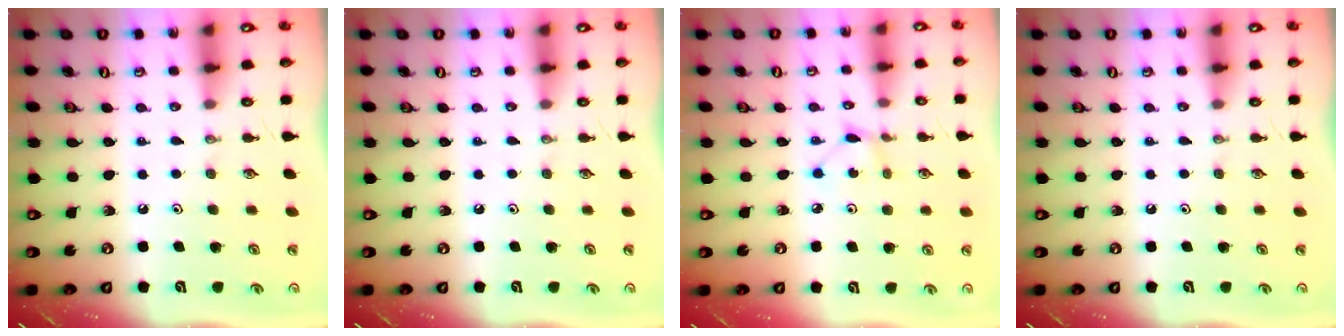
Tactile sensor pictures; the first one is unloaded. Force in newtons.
{"total": 0.0}
{"total": 2.3, "press": 2.3, "slide": 0.2}
{"total": 0.0}